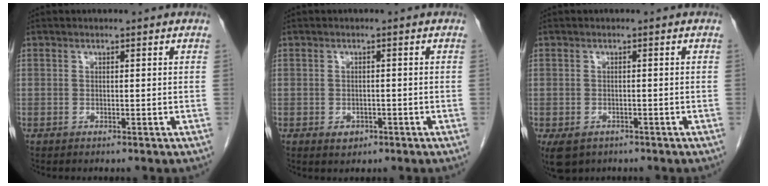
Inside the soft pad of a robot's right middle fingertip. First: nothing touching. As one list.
[{"total": 1.9, "force": [-0.9, 1.4, 0.9], "torque": [-0.010, 0.003, -0.006]}, {"total": 4.8, "force": [-2.9, 3.1, 2.1], "torque": [-0.036, -0.006, -0.041]}]